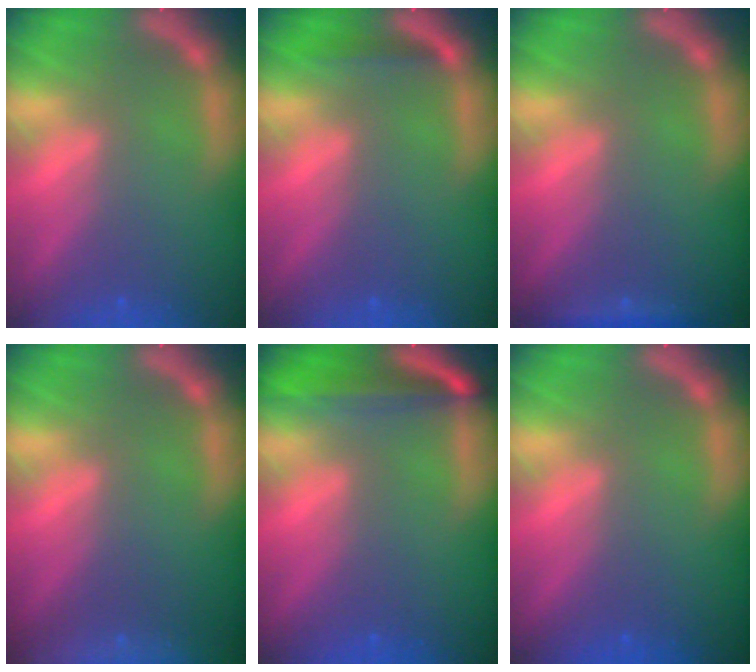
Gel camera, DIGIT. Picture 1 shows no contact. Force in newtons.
{"total": 1.4}
{"total": 1.4}
{"total": 10.0}
{"total": 5.5}
{"total": 0.0}